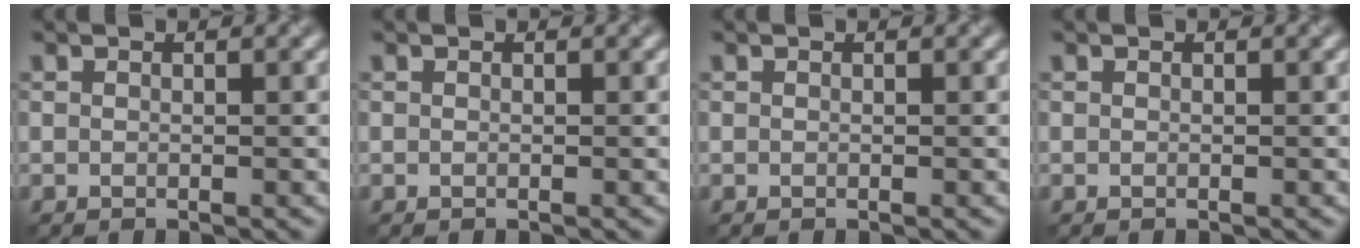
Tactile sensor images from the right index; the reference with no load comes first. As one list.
[{"total": 0.0}, {"total": 0.0}, {"total": 0.0}]